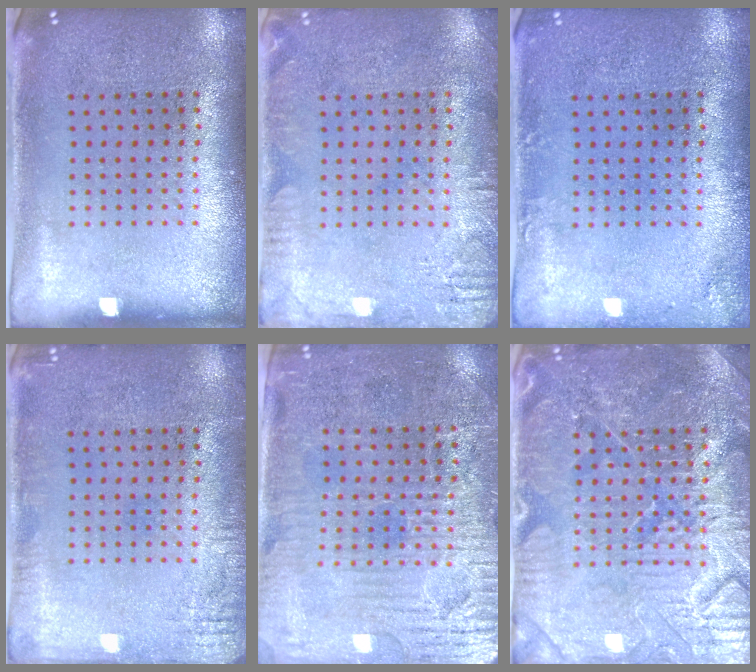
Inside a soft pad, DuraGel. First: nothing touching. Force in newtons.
{"total": 2.3, "press": 2.3, "slide": 0.2}
{"total": 1.3, "press": 1.3, "slide": 0.0}
{"total": 1.8, "press": 1.8, "slide": 0.1}
{"total": 3.9, "press": 3.5, "slide": 1.7}
{"total": 4.7, "press": 4.6, "slide": 1.0}